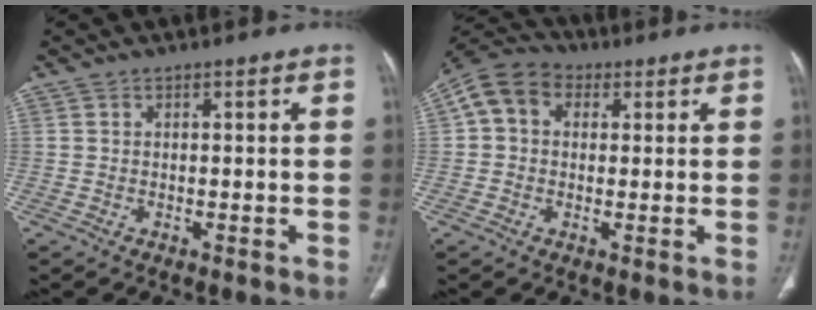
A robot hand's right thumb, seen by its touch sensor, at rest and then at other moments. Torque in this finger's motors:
{"motor_torque": [-0.03, 1.41, 1.03, -0.09, 0.08]}